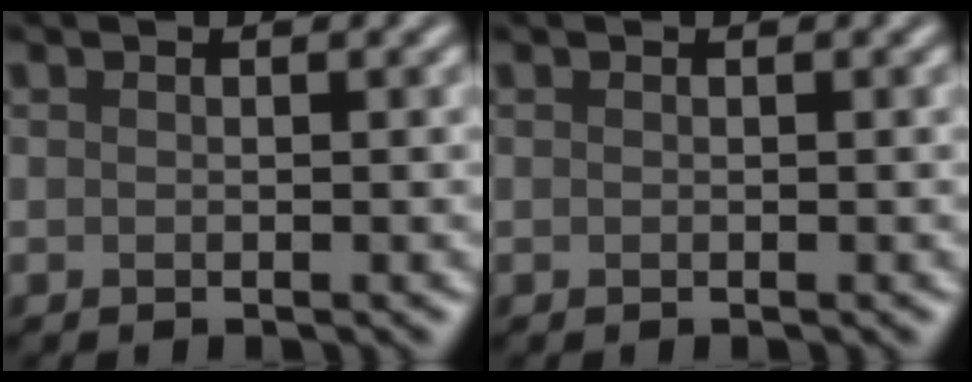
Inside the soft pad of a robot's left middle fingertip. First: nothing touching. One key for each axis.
{"total": 0.0}